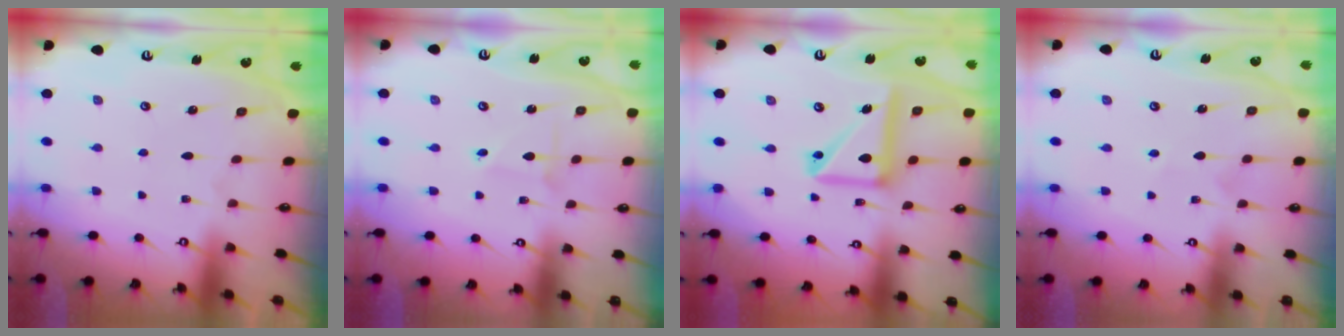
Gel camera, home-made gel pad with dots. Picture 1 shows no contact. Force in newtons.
{"total": 1.3, "press": 1.3, "slide": 0.1}
{"total": 14.8, "press": 14.6, "slide": 2.4}
{"total": 2.5, "press": 2.3, "slide": 0.9}